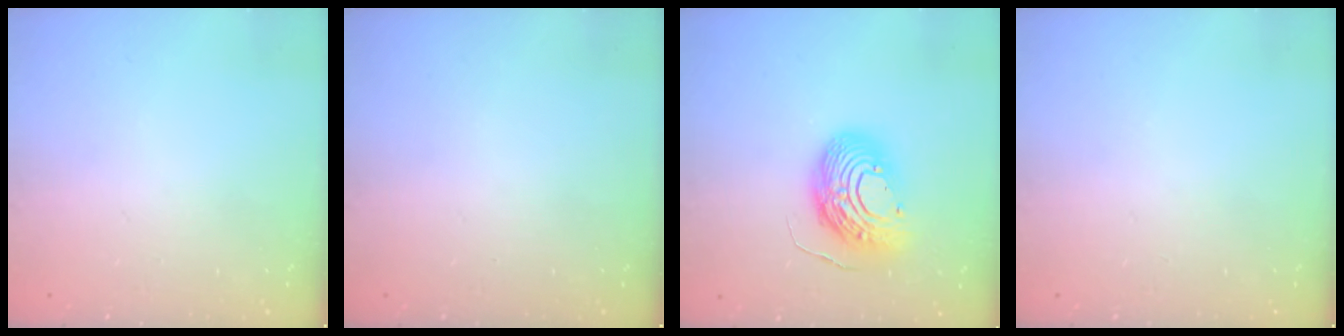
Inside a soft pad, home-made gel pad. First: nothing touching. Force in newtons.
{"total": 0.0}
{"total": 13.8, "press": 13.8, "slide": 1.1}
{"total": 0.0}